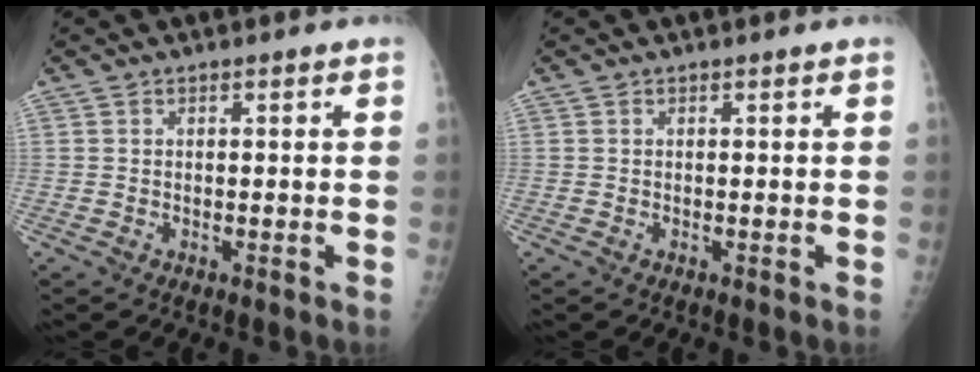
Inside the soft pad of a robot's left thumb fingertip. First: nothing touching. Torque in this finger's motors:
{"motor_torque": [0.00, 0.00, -0.04, -0.05, 0.00]}